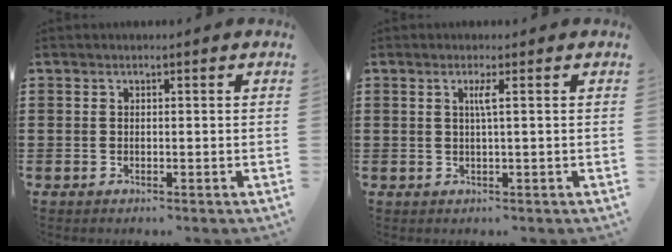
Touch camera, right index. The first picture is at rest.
{"total": 1.7, "force": [0.3, -0.3, 1.7], "torque": [-0.031, -0.004, 0.002]}